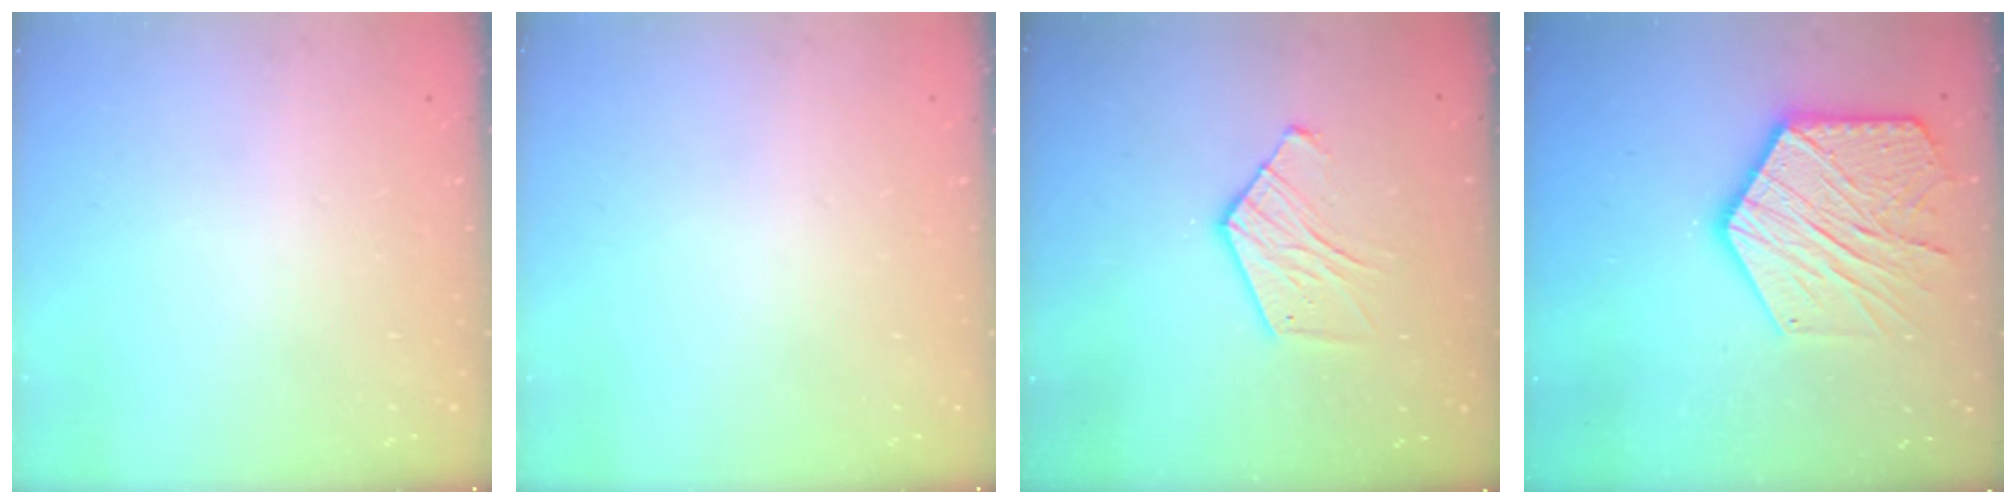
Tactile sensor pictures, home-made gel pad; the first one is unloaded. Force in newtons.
{"total": 0.0}
{"total": 8.8, "press": 8.8, "slide": 0.3}
{"total": 19.0, "press": 18.9, "slide": 1.3}